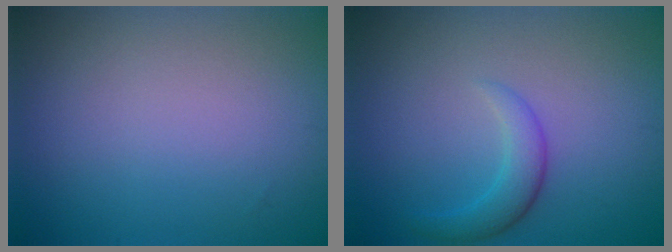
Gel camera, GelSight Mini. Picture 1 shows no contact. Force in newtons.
{"total": 2.4, "press": 2.4, "slide": 0.1}